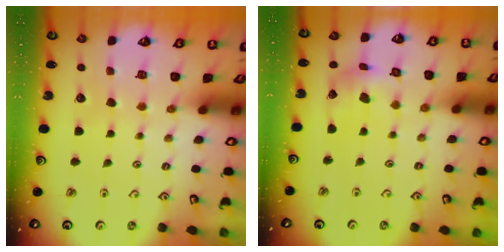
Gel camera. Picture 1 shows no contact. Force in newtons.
{"total": 5.6, "press": 5.5, "slide": 0.7}